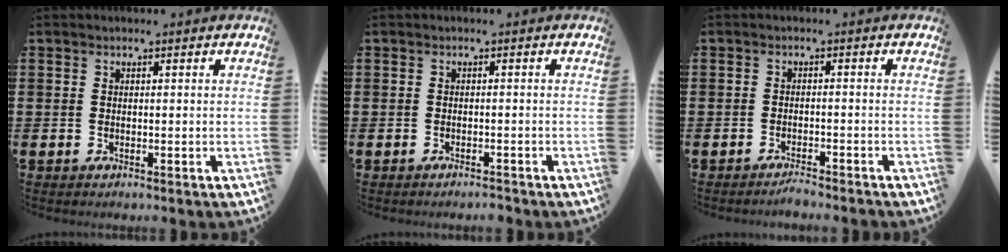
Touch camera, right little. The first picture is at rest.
{"total": 0.9, "force": [-0.9, 0.0, 0.2], "torque": [-0.006, -0.003, -0.018]}
{"total": 1.5, "force": [-1.5, -0.1, 0.3], "torque": [-0.007, 0.002, -0.030]}